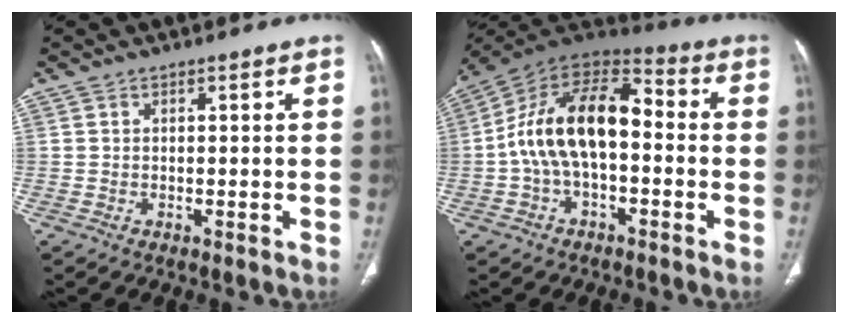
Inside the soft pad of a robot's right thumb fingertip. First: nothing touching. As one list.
[{"total": 17.1, "force": [-1.1, 9.4, 14.2], "torque": [-0.241, 0.049, -0.031]}]